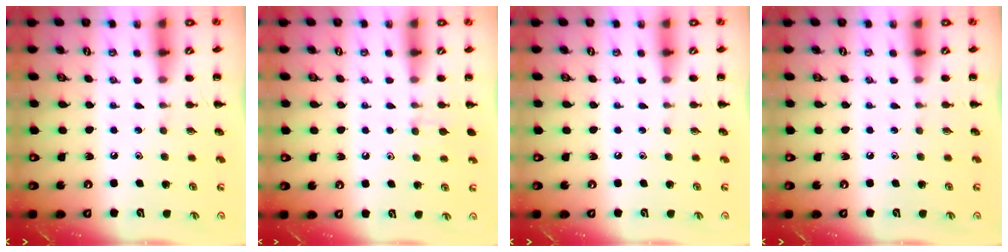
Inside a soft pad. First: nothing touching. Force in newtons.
{"total": 4.4, "press": 4.1, "slide": 1.6}
{"total": 0.0}
{"total": 0.0}